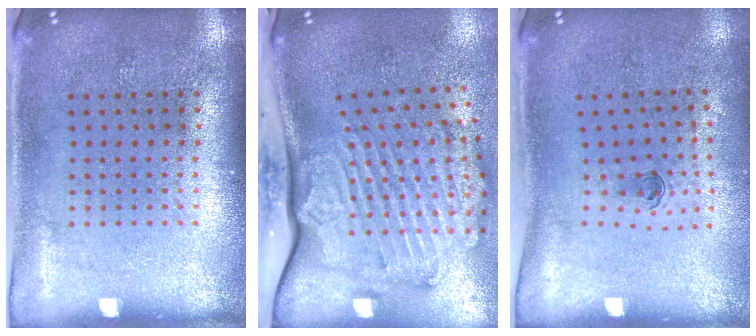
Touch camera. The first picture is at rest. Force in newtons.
{"total": 3.4, "press": 2.4, "slide": 2.4}
{"total": 0.6, "press": 0.3, "slide": 0.5}